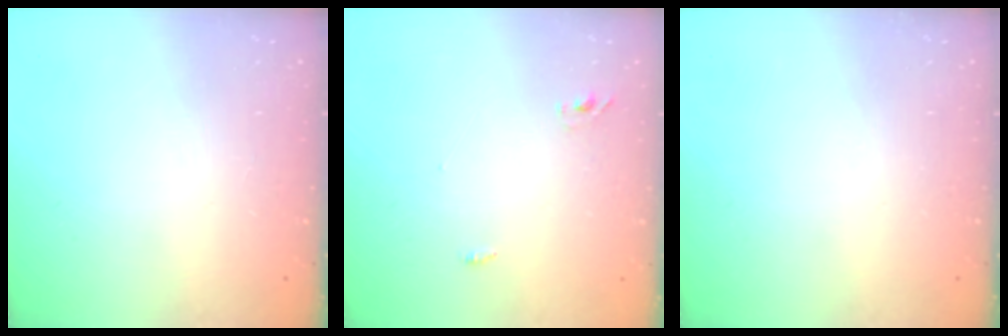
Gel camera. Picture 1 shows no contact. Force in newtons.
{"total": 3.0, "press": 2.8, "slide": 1.1}
{"total": 0.0}